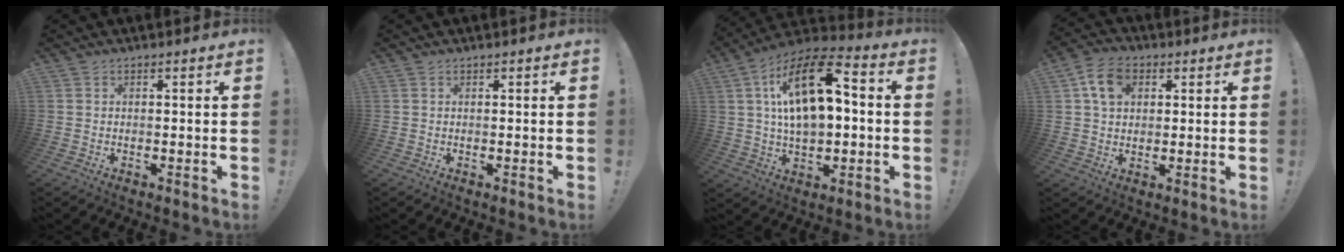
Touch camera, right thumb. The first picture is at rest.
{"total": 0.0}
{"total": 19.5, "force": [3.9, 10.5, 16.0], "torque": [-0.274, -0.009, 0.064]}
{"total": 9.6, "force": [3.6, 7.2, 5.3], "torque": [-0.078, 0.001, 0.070]}